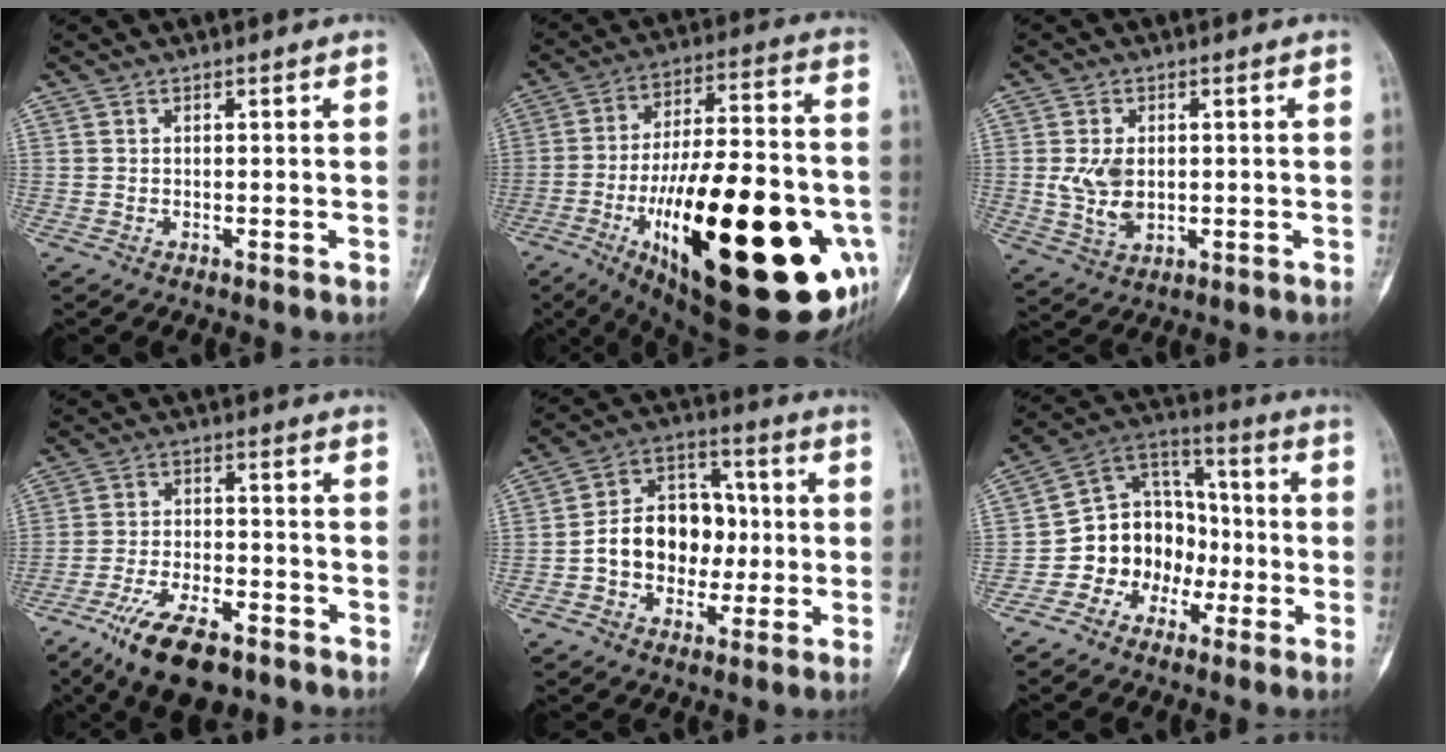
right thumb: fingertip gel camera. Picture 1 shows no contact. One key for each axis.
{"total": 38.5, "fx": -12.1, "fy": 13.0, "fz": 34.2, "tx": -0.486, "ty": 0.018, "tz": -0.172}
{"total": 6.6, "fx": 0.2, "fy": 4.4, "fz": 5.0, "tx": -0.088, "ty": -0.003, "tz": 0.014}
{"total": 13.4, "fx": -8.6, "fy": 5.5, "fz": 8.7, "tx": -0.150, "ty": 0.035, "tz": -0.146}
{"total": 14.4, "fx": -1.1, "fy": 10.9, "fz": 9.2, "tx": -0.106, "ty": 0.039, "tz": -0.022}
{"total": 13.0, "fx": -4.4, "fy": 11.2, "fz": 5.0, "tx": -0.021, "ty": 0.086, "tz": -0.086}